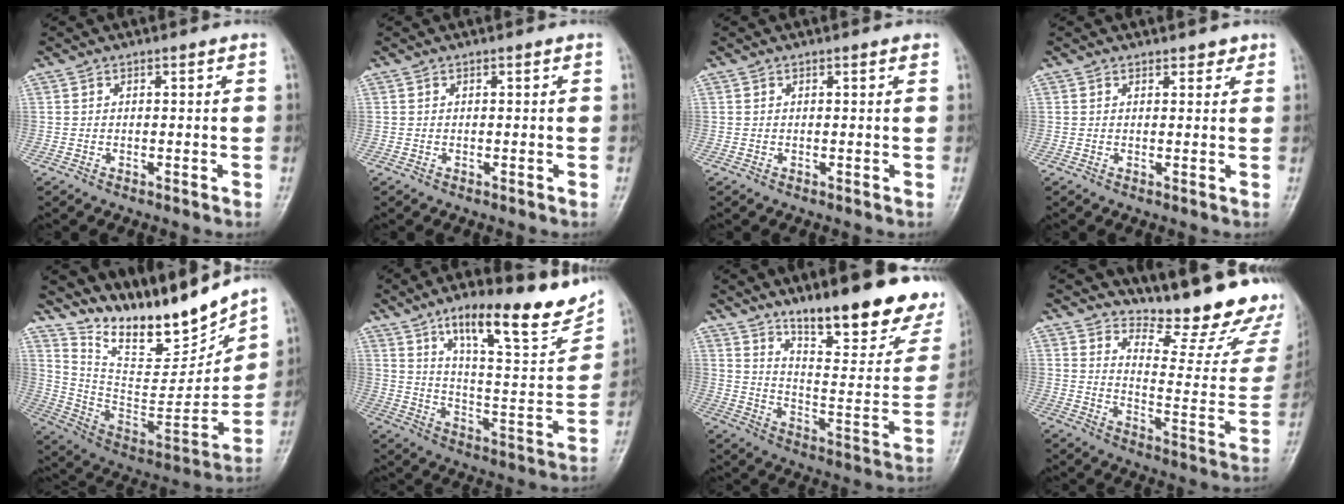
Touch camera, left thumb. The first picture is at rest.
{"total": 0.0}
{"total": 0.6, "force": [0.4, 0.1, 0.4], "torque": [-0.005, 0.000, 0.000]}
{"total": 1.7, "force": [1.3, 0.9, 0.6], "torque": [0.007, -0.005, 0.011]}
{"total": 20.5, "force": [17.5, 4.9, 9.6], "torque": [-0.110, -0.113, 0.311]}
{"total": 21.5, "force": [14.0, 5.5, 15.4], "torque": [-0.190, -0.061, 0.220]}
{"total": 24.3, "force": [16.5, 6.8, 16.5], "torque": [-0.188, -0.093, 0.247]}
{"total": 19.9, "force": [16.6, 5.3, 9.5], "torque": [-0.084, -0.143, 0.214]}